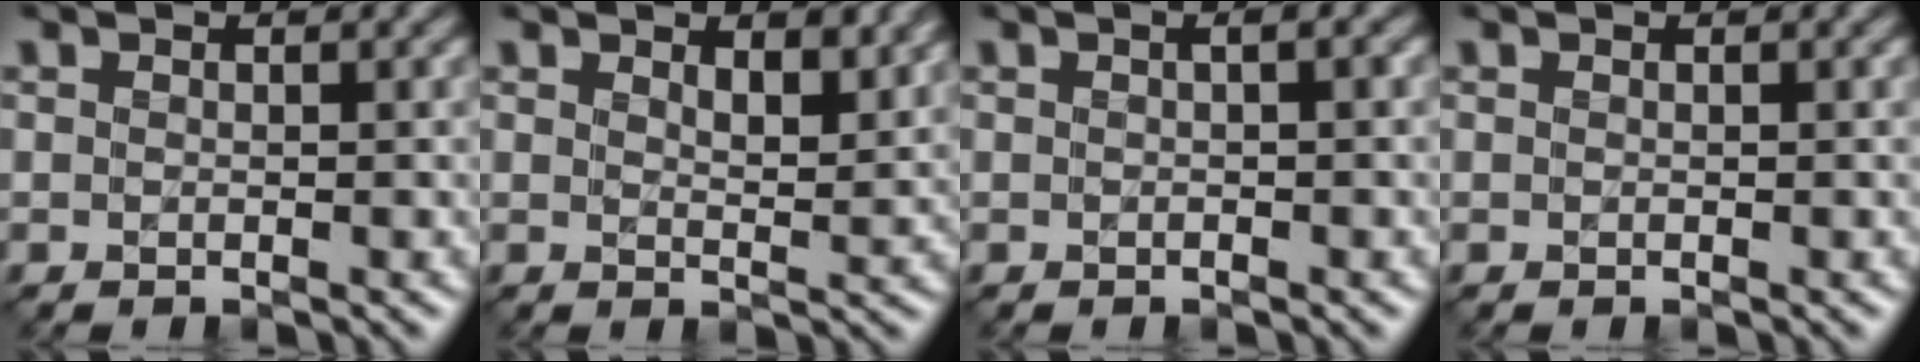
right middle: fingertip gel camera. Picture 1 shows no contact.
{"total": 2.7, "force": [1.9, 0.9, 1.7], "torque": [-0.028, -0.007, 0.033]}
{"total": 1.5, "force": [0.1, 0.4, 1.4], "torque": [-0.018, 0.000, -0.003]}
{"total": 0.0}